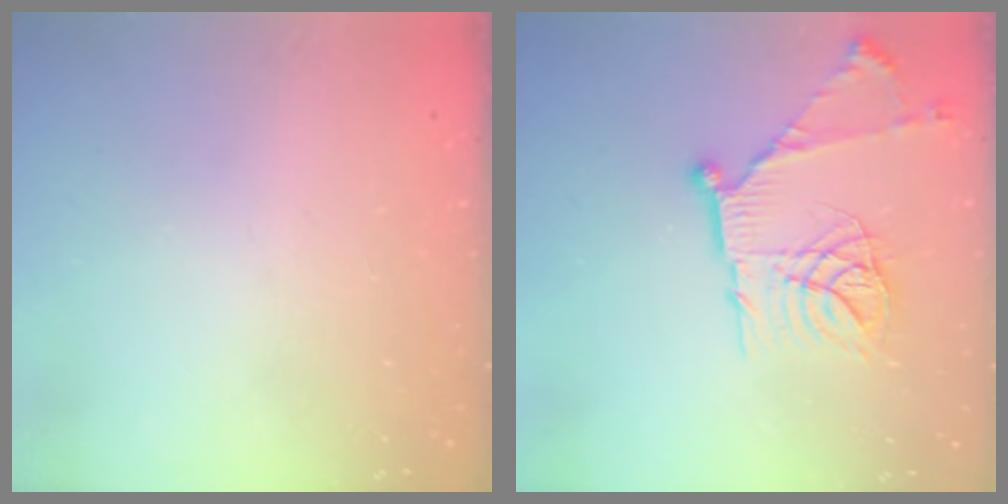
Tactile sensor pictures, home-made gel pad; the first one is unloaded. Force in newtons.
{"total": 18.9, "press": 18.8, "slide": 1.9}